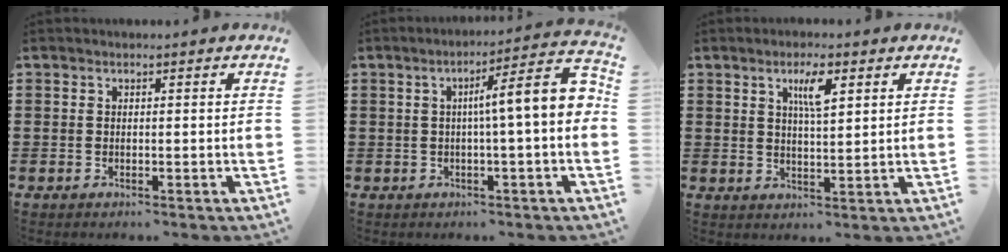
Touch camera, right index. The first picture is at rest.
{"total": 8.6, "force": [0.4, 0.7, 8.6], "torque": [-0.140, -0.006, 0.000]}
{"total": 4.6, "force": [2.2, 1.2, 3.9], "torque": [-0.067, 0.003, 0.031]}